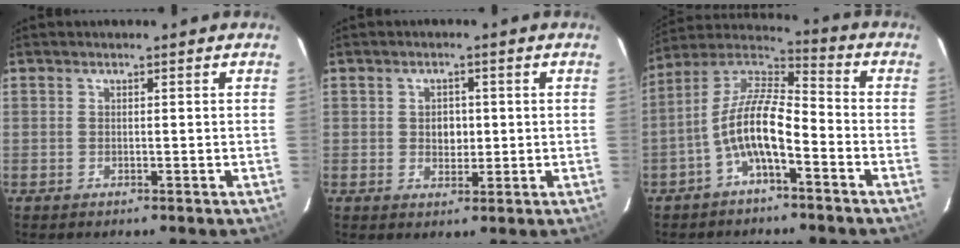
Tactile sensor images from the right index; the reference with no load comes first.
{"total": 3.2, "force": [0.1, 2.6, 1.8], "torque": [-0.027, 0.006, 0.003]}
{"total": 11.2, "force": [-4.8, 3.7, 9.5], "torque": [-0.199, 0.011, -0.093]}